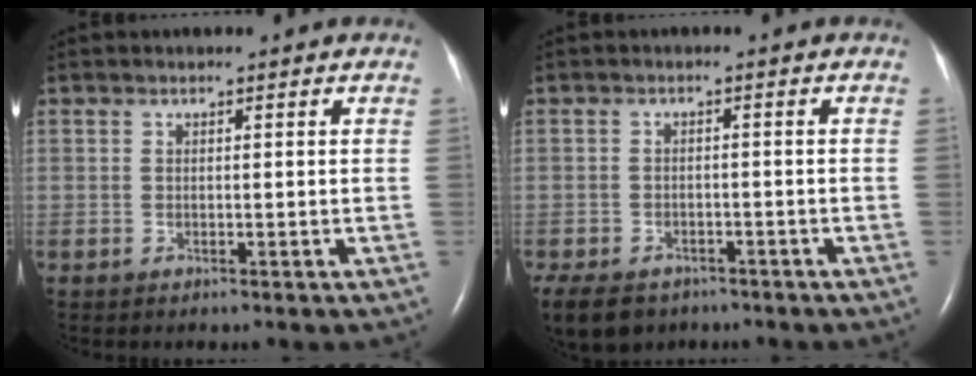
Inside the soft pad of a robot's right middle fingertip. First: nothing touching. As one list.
[{"total": 13.3, "force": [-8.6, 8.8, 5.2], "torque": [-0.146, -0.020, -0.112]}]